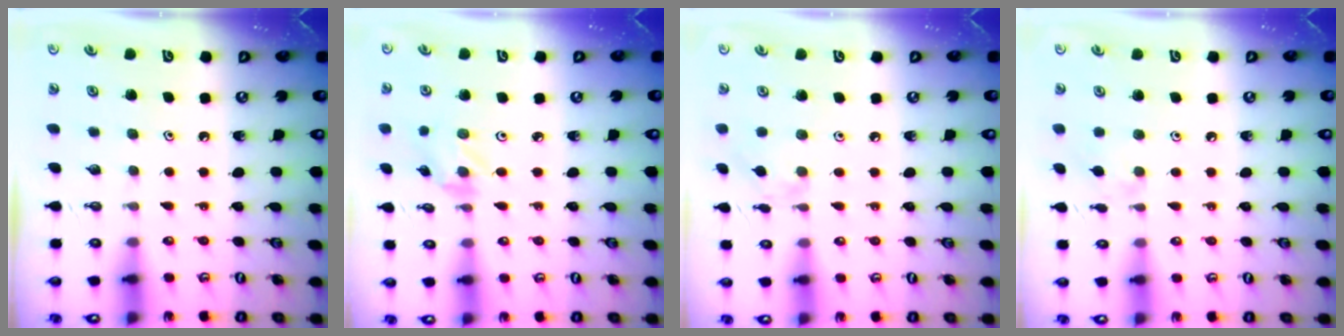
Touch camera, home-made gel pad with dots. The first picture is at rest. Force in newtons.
{"total": 1.1, "press": 1.0, "slide": 0.4}
{"total": 2.4, "press": 2.4, "slide": 0.4}
{"total": 5.0, "press": 4.9, "slide": 0.6}